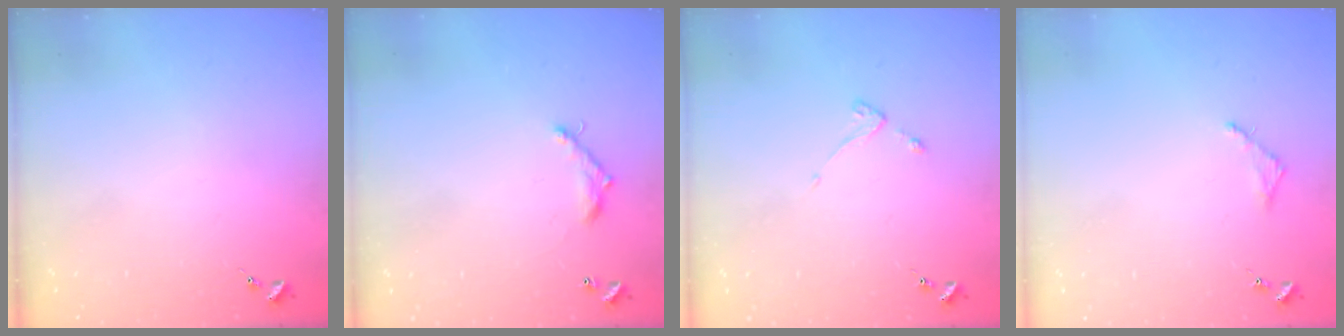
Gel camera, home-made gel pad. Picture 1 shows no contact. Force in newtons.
{"total": 7.3, "press": 7.3, "slide": 0.6}
{"total": 2.6, "press": 2.6, "slide": 0.5}
{"total": 2.8, "press": 2.7, "slide": 0.3}